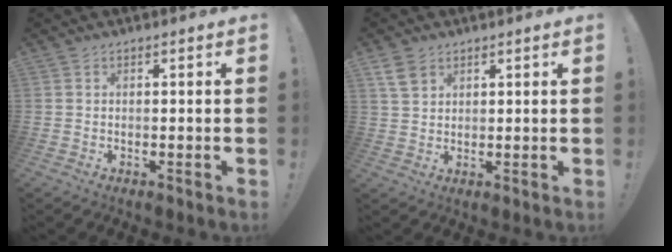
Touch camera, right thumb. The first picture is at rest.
{"total": 5.0, "force": [3.1, 3.1, 2.5], "torque": [-0.046, -0.007, 0.060]}